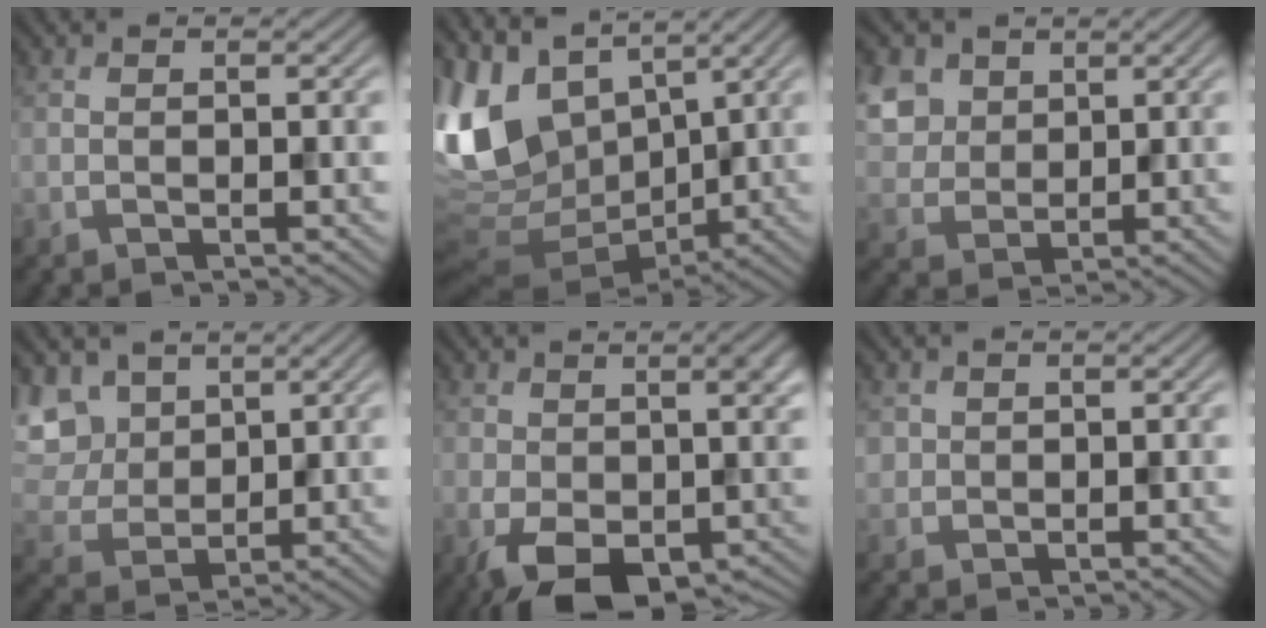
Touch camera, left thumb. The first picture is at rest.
{"total": 13.6, "force": [2.9, 8.5, 10.2], "torque": [-0.258, -0.006, 0.057]}
{"total": 7.4, "force": [3.0, 5.7, 3.8], "torque": [-0.125, 0.010, 0.053]}
{"total": 6.5, "force": [3.2, 4.7, 3.2], "torque": [-0.097, 0.000, 0.049]}
{"total": 10.1, "force": [-2.0, 5.2, 8.5], "torque": [-0.136, -0.024, -0.015]}
{"total": 1.4, "force": [0.4, 1.4, 0.1], "torque": [-0.002, -0.005, 0.008]}